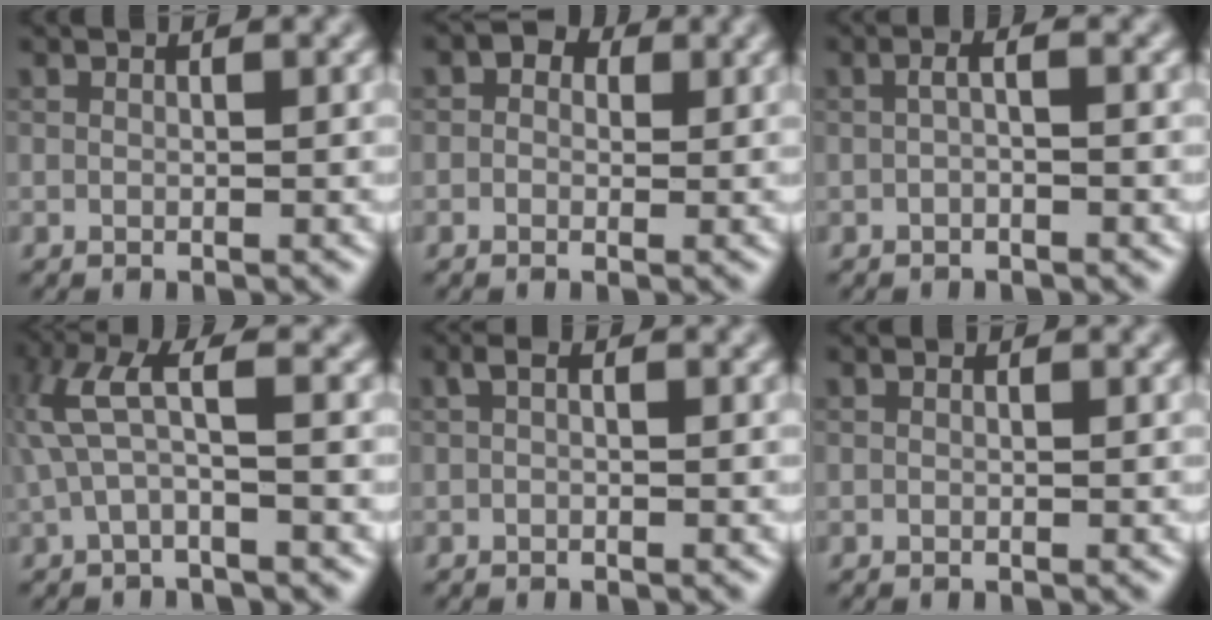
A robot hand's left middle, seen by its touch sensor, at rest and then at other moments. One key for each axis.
{"total": 2.5, "fx": 0.8, "fy": 2.0, "fz": 1.3, "tx": -0.006, "ty": 0.003, "tz": -0.020}
{"total": 1.1, "fx": -0.5, "fy": 0.2, "fz": 1.0, "tx": -0.023, "ty": 0.002, "tz": -0.010}
{"total": 3.7, "fx": 0.3, "fy": 0.8, "fz": 3.6, "tx": -0.095, "ty": 0.014, "tz": 0.002}
{"total": 0.8, "fx": 0.0, "fy": 0.3, "fz": 0.7, "tx": -0.022, "ty": 0.004, "tz": -0.001}
{"total": 0.0}